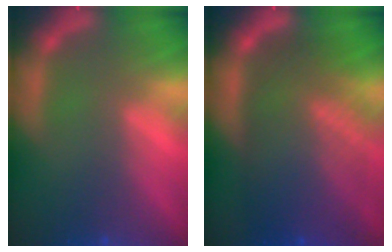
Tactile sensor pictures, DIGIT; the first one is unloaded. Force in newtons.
{"total": 10.0}